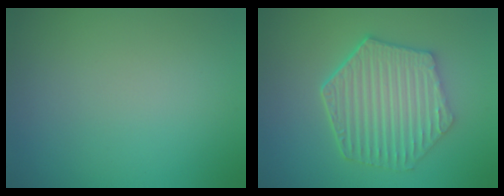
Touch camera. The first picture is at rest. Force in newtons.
{"total": 6.4, "press": 5.0, "slide": 4.0}